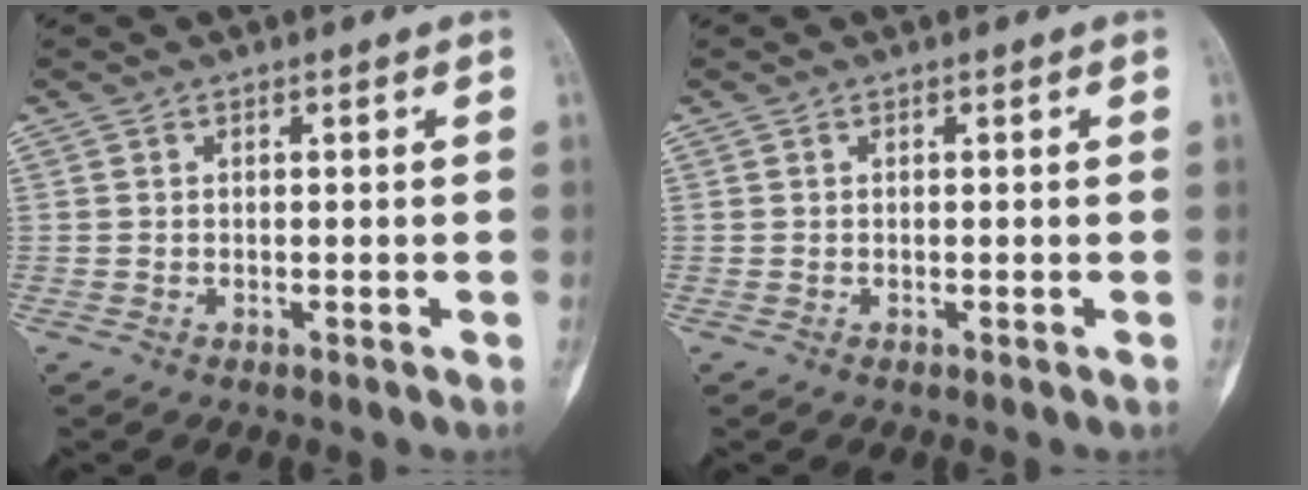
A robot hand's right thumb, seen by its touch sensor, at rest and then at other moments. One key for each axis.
{"total": 0.0}